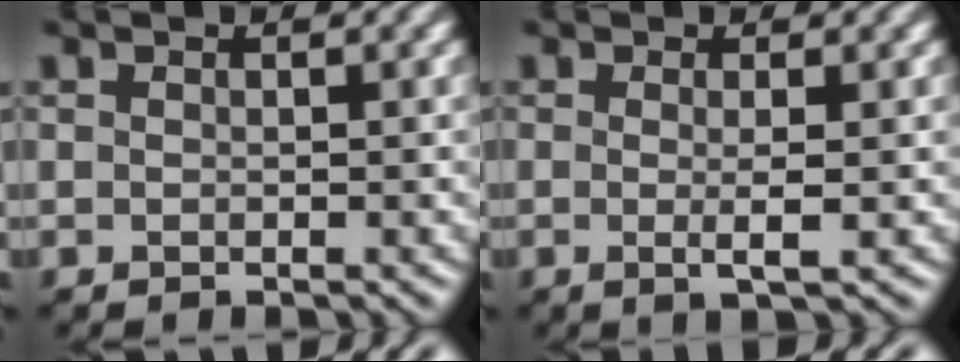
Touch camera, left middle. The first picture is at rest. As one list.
[{"total": 1.7, "force": [-0.5, -0.4, 1.6], "torque": [-0.034, -0.003, -0.009]}]